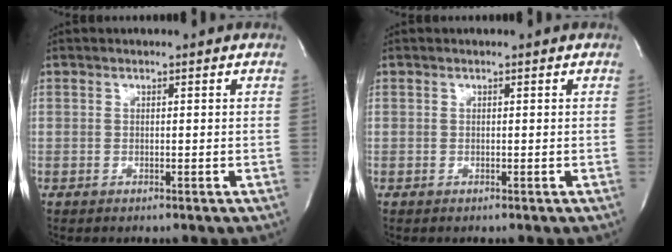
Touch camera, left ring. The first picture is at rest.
{"total": 0.0}